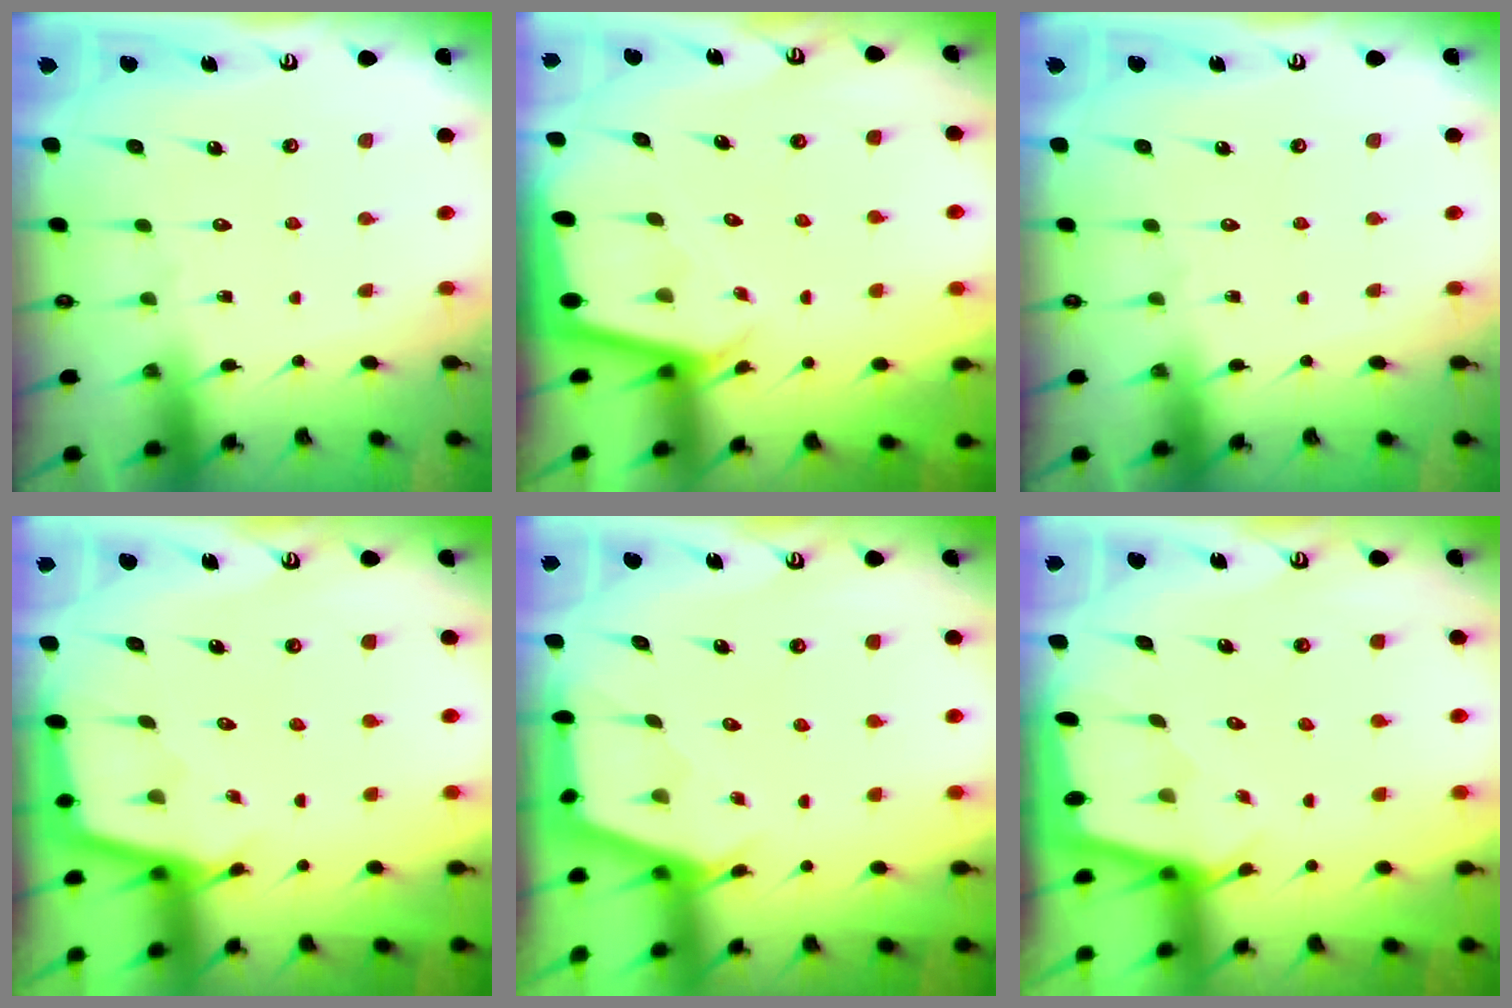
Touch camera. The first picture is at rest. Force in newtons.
{"total": 2.1, "press": 2.1, "slide": 0.1}
{"total": 0.0}
{"total": 2.2, "press": 2.2, "slide": 0.2}
{"total": 2.7, "press": 2.6, "slide": 0.3}
{"total": 1.6, "press": 1.5, "slide": 0.2}